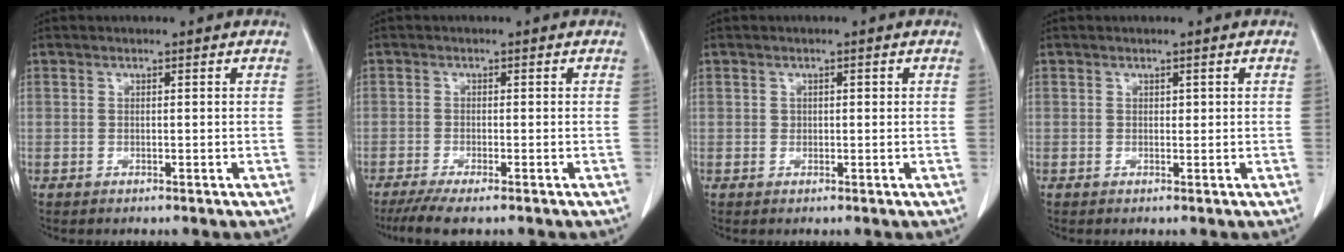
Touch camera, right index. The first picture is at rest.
{"total": 5.0, "force": [-3.8, 0.5, 3.3], "torque": [-0.056, -0.012, -0.063]}
{"total": 1.0, "force": [0.2, 0.7, 0.6], "torque": [-0.008, 0.005, 0.004]}
{"total": 0.6, "force": [0.2, 0.4, 0.3], "torque": [0.001, 0.000, 0.001]}